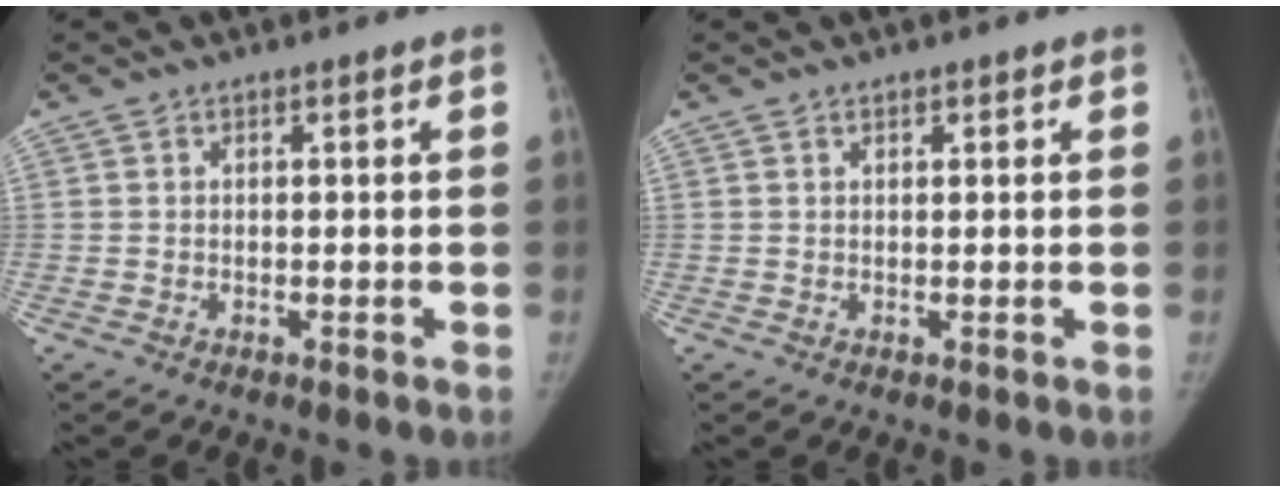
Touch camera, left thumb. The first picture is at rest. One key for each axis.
{"total": 0.0}